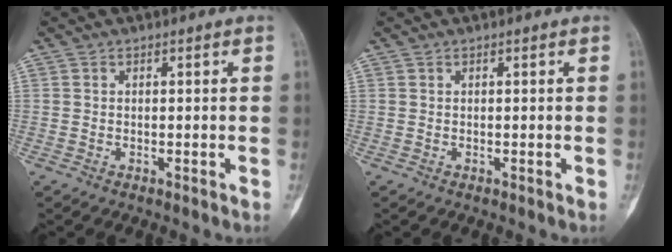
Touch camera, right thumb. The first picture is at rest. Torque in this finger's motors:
{"motor_torque": [0.00, 0.00, 0.01, 0.01, 0.00]}